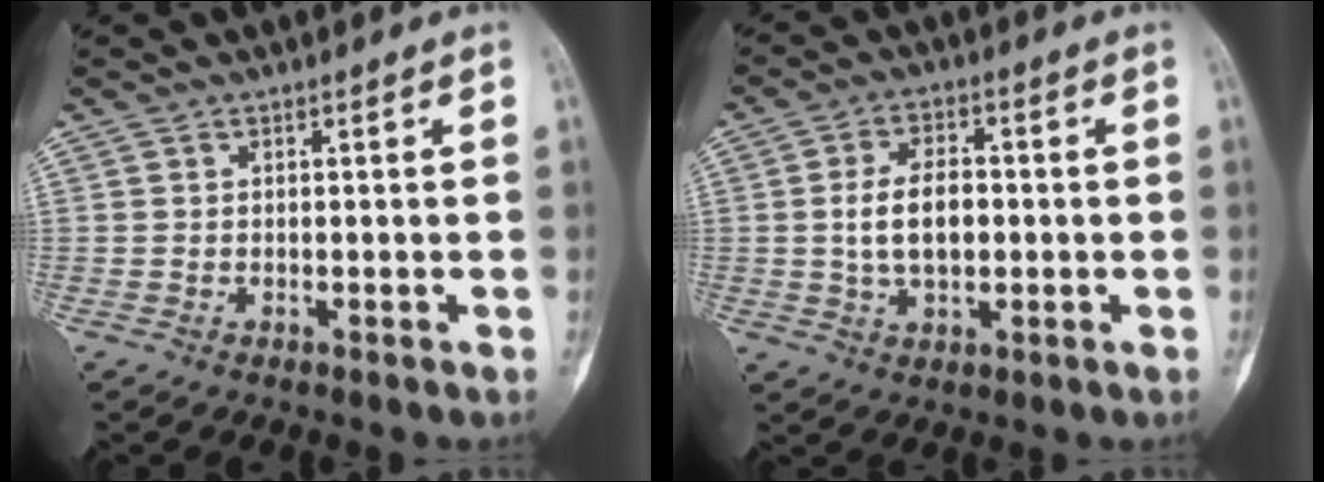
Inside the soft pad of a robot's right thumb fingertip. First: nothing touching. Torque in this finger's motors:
{"motor_torque": [0.47, 0.43, 0.55, -0.08, 0.22]}